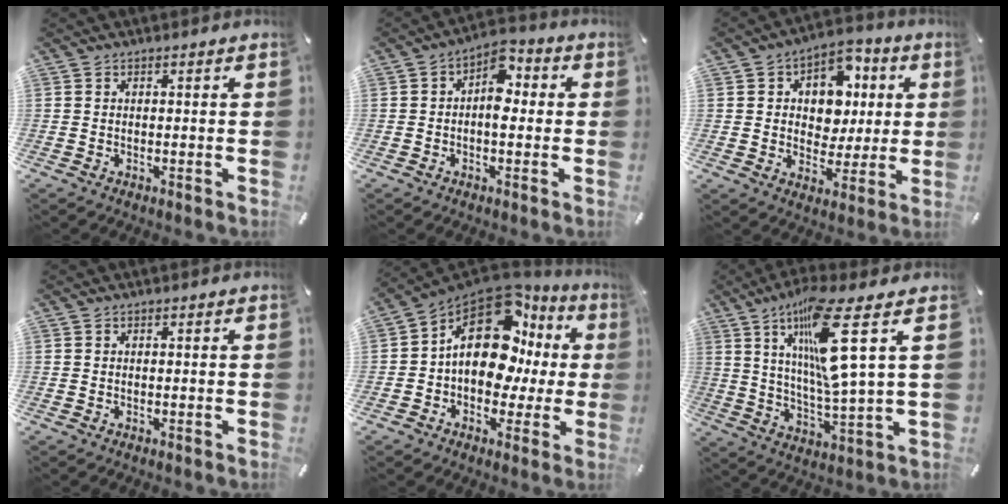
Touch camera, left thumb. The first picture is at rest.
{"total": 6.9, "force": [0.1, 4.1, 5.5], "torque": [-0.072, 0.001, -0.004]}
{"total": 9.8, "force": [1.8, 8.9, 3.8], "torque": [-0.051, -0.010, 0.033]}
{"total": 0.0}
{"total": 18.5, "force": [4.5, 11.7, 13.6], "torque": [-0.225, -0.025, 0.073]}
{"total": 17.3, "force": [8.0, 2.2, 15.2], "torque": [-0.309, -0.033, 0.111]}